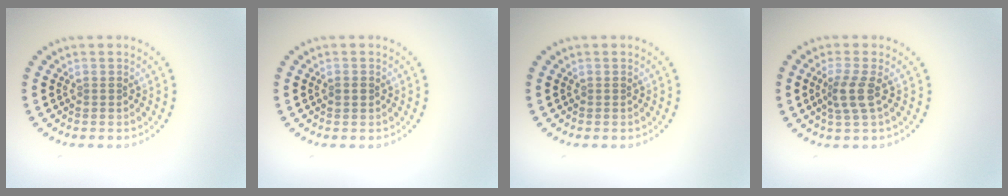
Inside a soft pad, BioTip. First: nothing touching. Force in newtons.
{"total": 0.9, "press": 0.9, "slide": 0.0}
{"total": 0.0}
{"total": 2.6, "press": 2.1, "slide": 1.5}